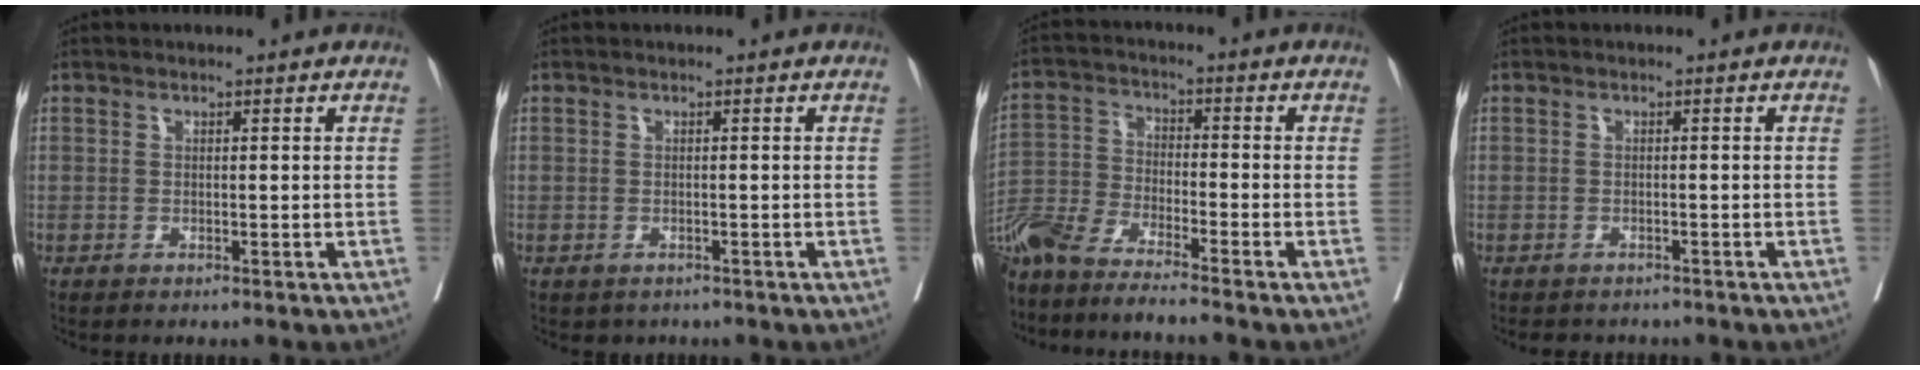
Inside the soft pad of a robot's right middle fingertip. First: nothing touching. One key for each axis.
{"total": 1.1, "fx": -0.8, "fy": 0.8, "fz": 0.2, "tx": -0.003, "ty": 0.000, "tz": -0.006}
{"total": 11.3, "fx": -10.0, "fy": -0.5, "fz": 5.2, "tx": -0.098, "ty": -0.028, "tz": -0.188}
{"total": 3.4, "fx": -3.0, "fy": 1.5, "fz": 0.7, "tx": -0.007, "ty": -0.002, "tz": -0.039}